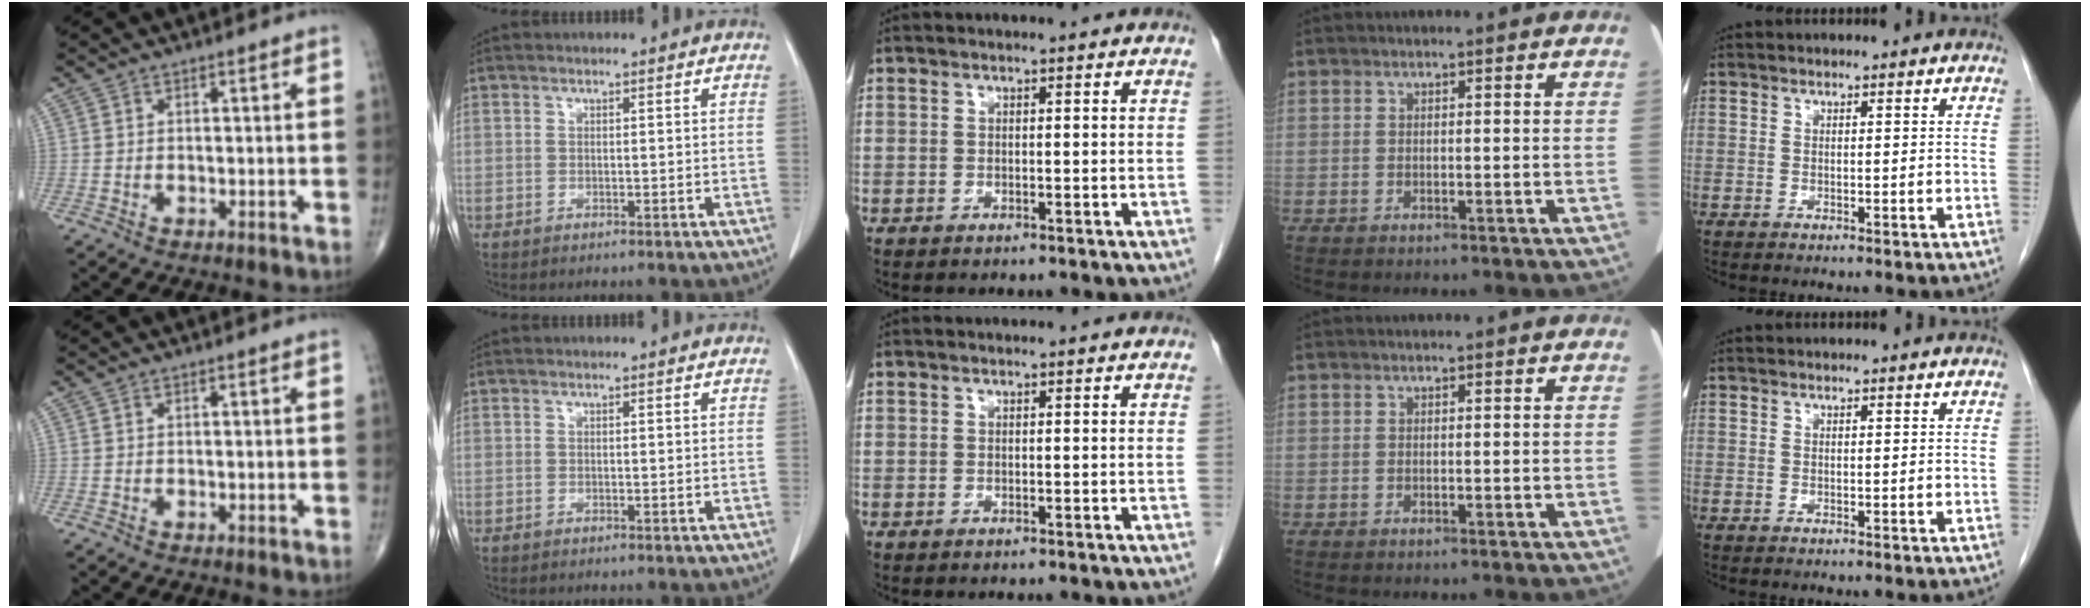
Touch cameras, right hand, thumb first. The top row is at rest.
{}